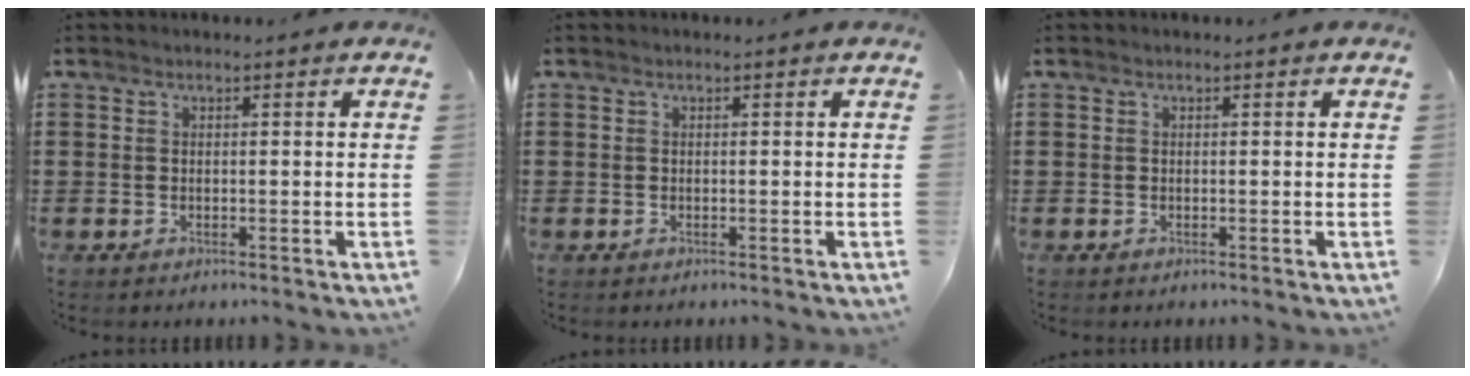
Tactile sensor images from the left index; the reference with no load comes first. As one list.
[{"total": 0.0}, {"total": 0.0}]